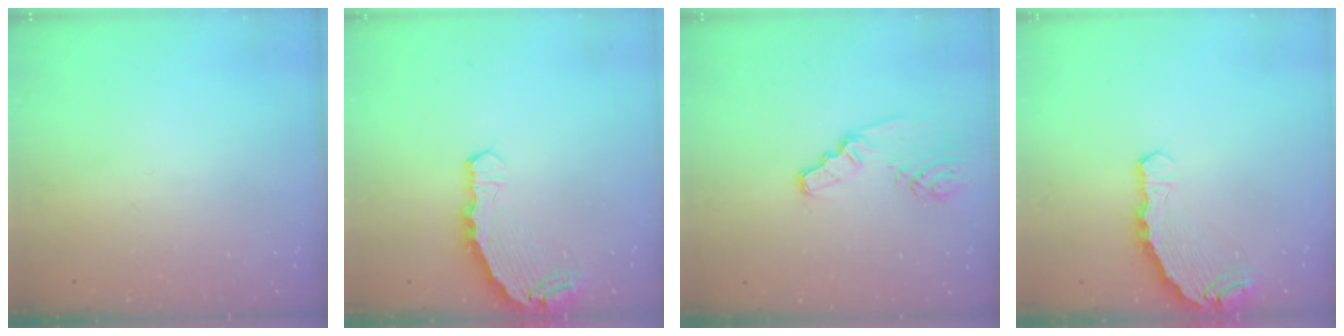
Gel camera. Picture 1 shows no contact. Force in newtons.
{"total": 6.7, "press": 6.4, "slide": 2.1}
{"total": 3.7, "press": 3.6, "slide": 0.4}
{"total": 8.2, "press": 6.5, "slide": 5.1}